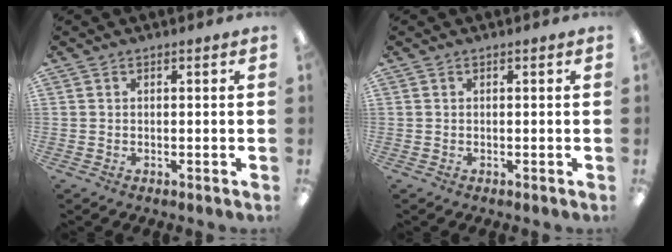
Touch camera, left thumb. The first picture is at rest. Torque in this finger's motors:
{"motor_torque": [0.00, 0.00, 0.00, 0.00, 0.00]}